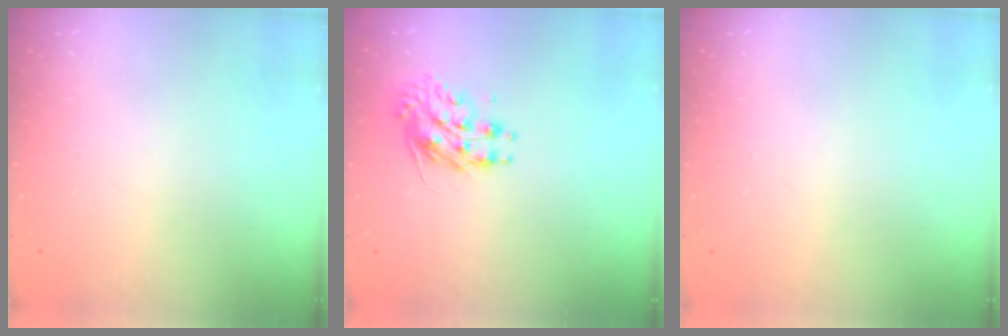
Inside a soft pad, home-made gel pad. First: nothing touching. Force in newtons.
{"total": 9.0, "press": 9.0, "slide": 0.6}
{"total": 0.0}